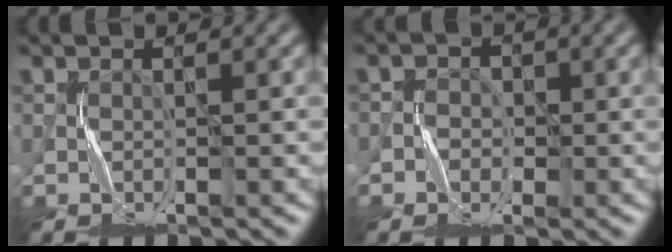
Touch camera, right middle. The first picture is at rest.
{"total": 1.9, "force": [-0.7, 1.7, 0.5], "torque": [0.007, 0.002, -0.026]}